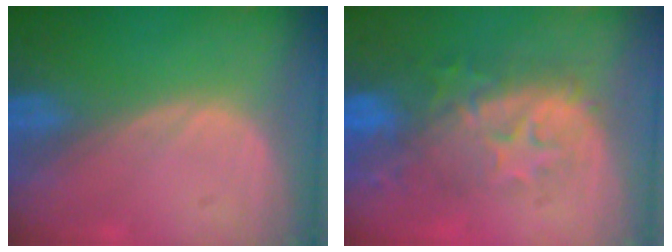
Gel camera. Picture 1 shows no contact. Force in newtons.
{"total": 9.2, "press": 8.8, "slide": 2.5}